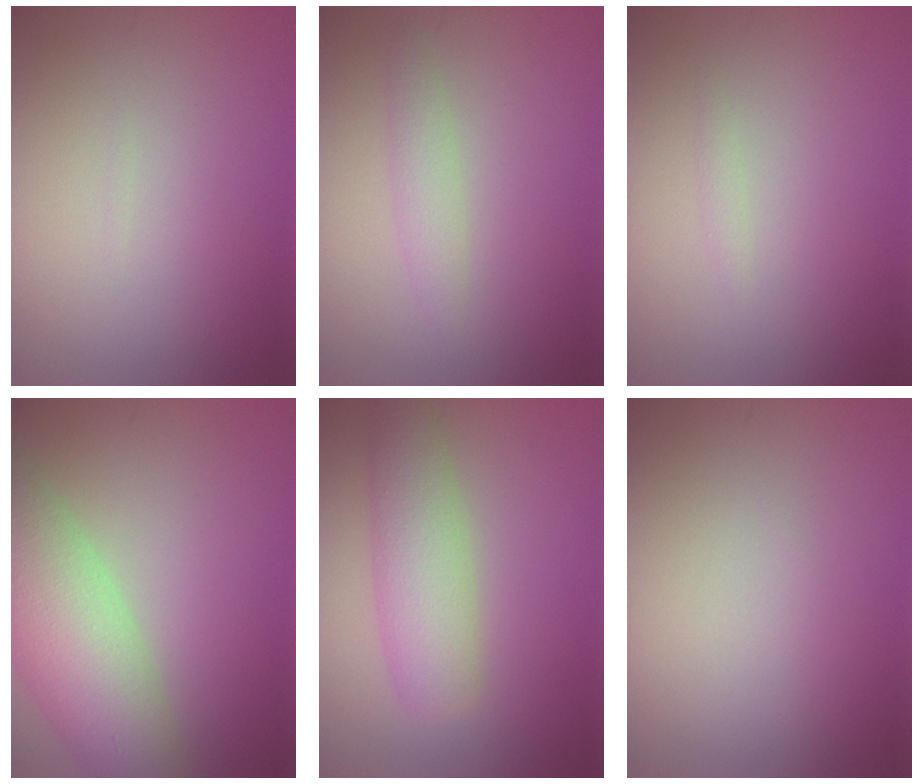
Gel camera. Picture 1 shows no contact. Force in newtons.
{"total": 1.7, "press": 1.7, "slide": 0.1}
{"total": 0.5, "press": 0.5, "slide": 0.1}
{"total": 9.1, "press": 9.0, "slide": 0.6}
{"total": 4.8, "press": 4.8, "slide": 0.2}
{"total": 0.0}